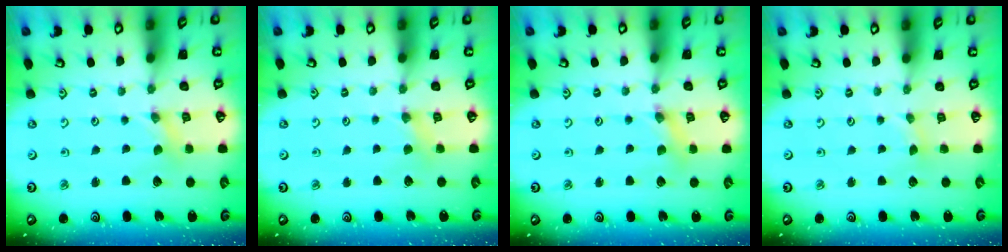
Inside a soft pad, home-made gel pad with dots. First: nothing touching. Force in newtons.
{"total": 2.4, "press": 2.4, "slide": 0.5}
{"total": 2.5, "press": 2.5, "slide": 0.3}
{"total": 1.0, "press": 1.0, "slide": 0.2}